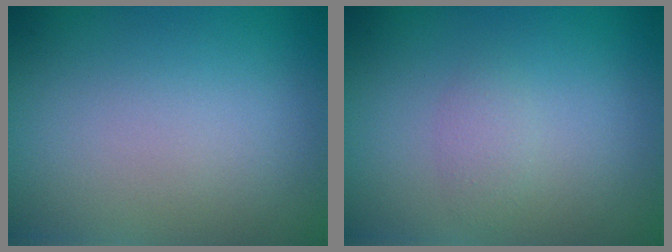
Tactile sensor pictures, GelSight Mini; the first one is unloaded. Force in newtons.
{"total": 1.2, "press": 1.2, "slide": 0.0}